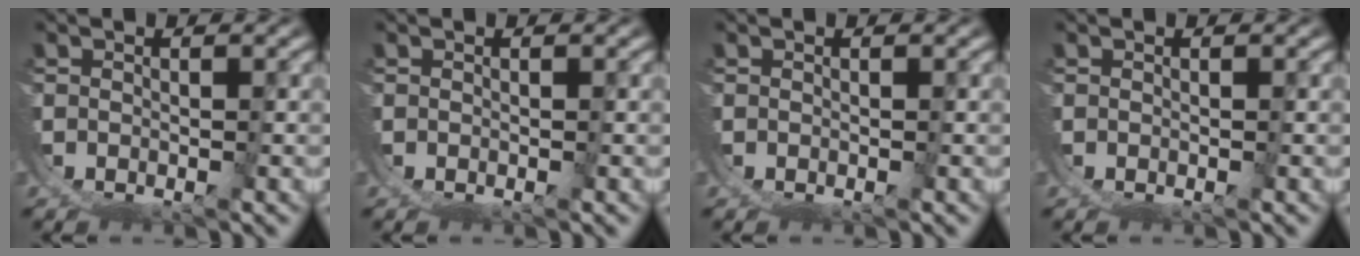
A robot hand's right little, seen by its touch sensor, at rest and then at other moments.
{"total": 0.0}
{"total": 0.0}
{"total": 0.0}